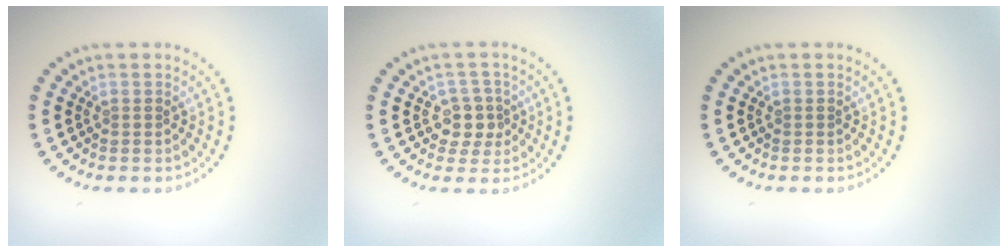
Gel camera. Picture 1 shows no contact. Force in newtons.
{"total": 2.4, "press": 2.1, "slide": 1.0}
{"total": 0.0}